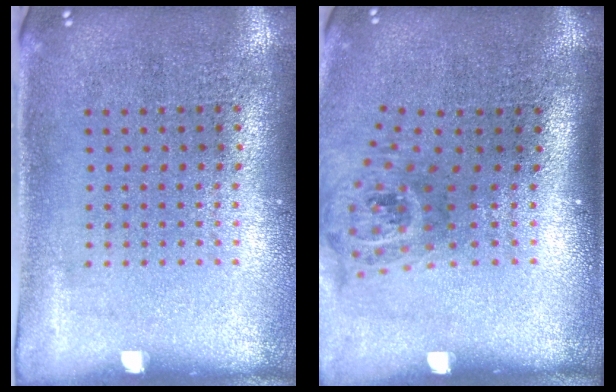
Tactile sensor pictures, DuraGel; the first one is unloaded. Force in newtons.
{"total": 1.8, "press": 1.3, "slide": 1.3}